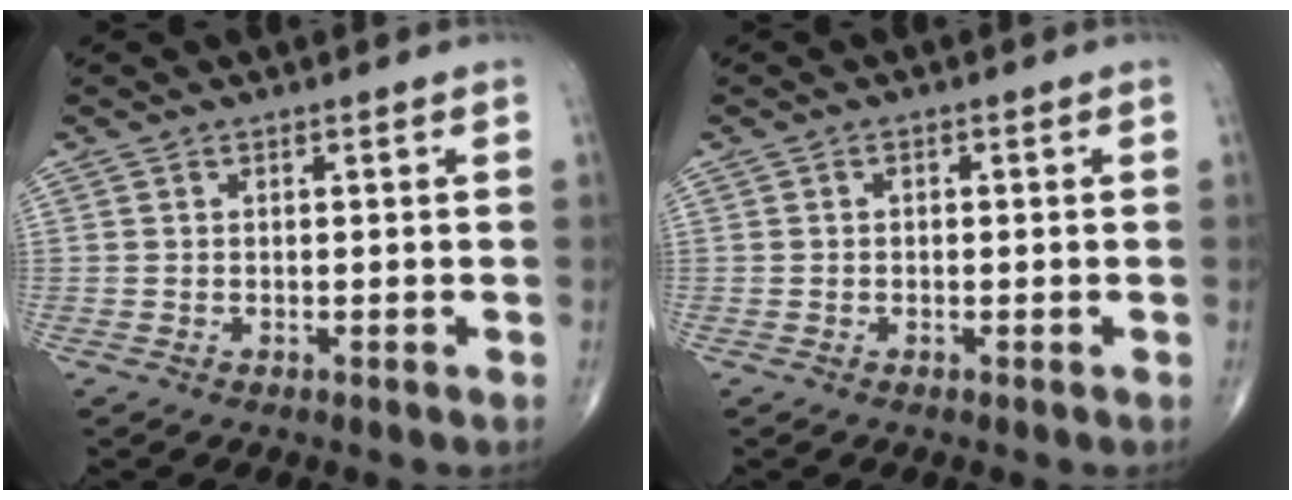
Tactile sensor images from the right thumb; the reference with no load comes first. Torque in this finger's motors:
{"motor_torque": [-0.52, -0.07, -0.24, -0.14, 0.03]}